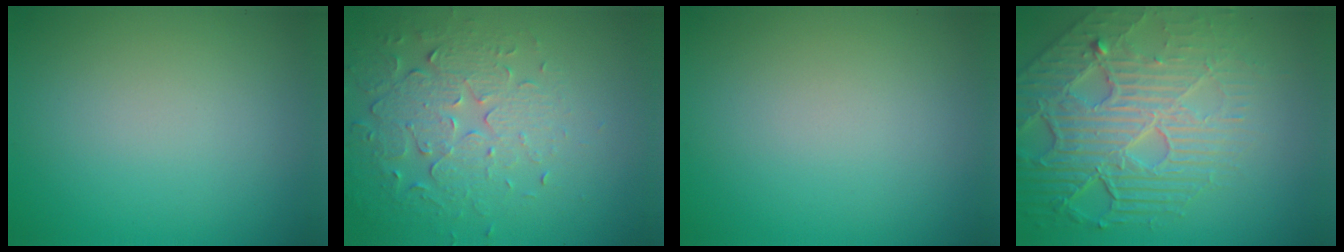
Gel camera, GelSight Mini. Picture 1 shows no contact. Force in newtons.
{"total": 4.7, "press": 3.4, "slide": 3.2}
{"total": 0.0}
{"total": 8.6, "press": 5.8, "slide": 6.4}